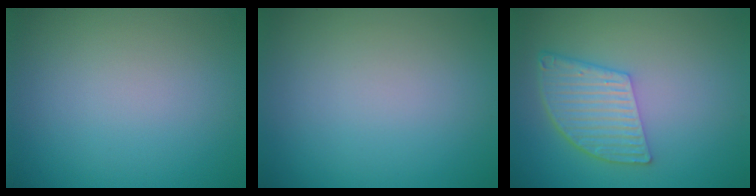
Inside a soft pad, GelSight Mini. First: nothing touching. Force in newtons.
{"total": 0.0}
{"total": 5.6, "press": 4.3, "slide": 3.6}